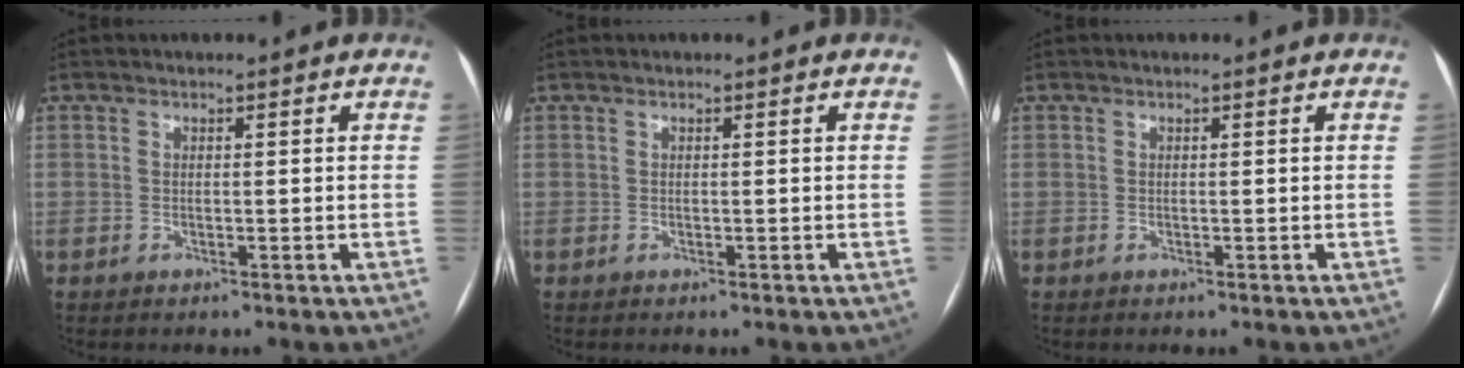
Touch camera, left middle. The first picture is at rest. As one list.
[{"total": 0.0}, {"total": 0.0}]